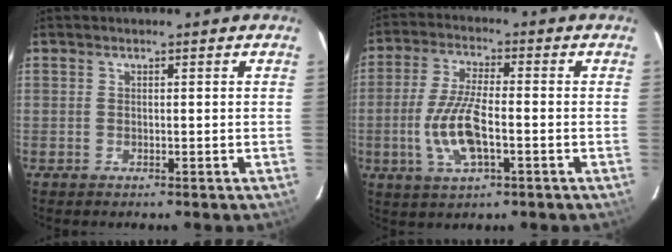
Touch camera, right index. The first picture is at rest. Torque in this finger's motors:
{"motor_torque": [1.31, -0.35, 0.54, 0.13]}